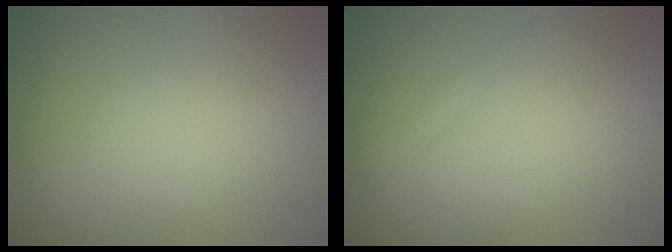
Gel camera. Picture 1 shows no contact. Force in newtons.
{"total": 1.3, "press": 1.3, "slide": 0.1}